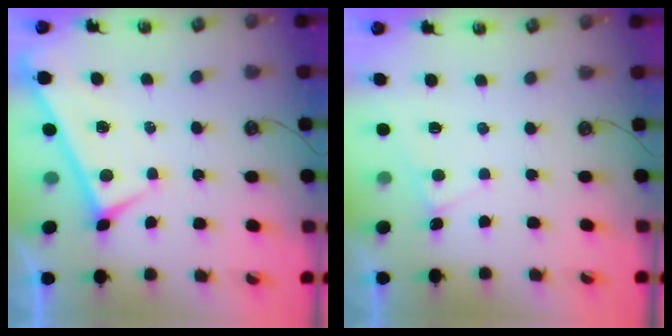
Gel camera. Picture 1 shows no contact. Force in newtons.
{"total": 1.3, "press": 1.3, "slide": 0.2}